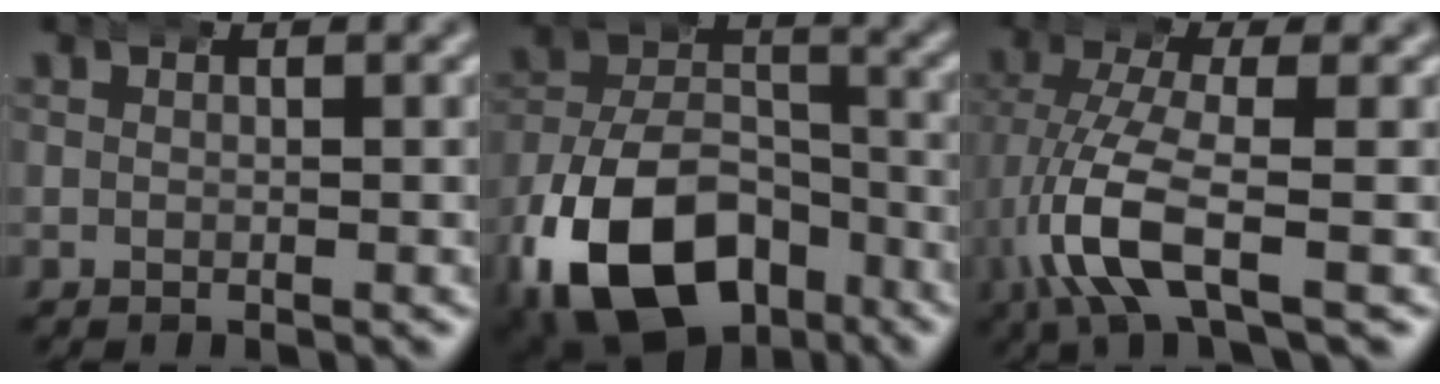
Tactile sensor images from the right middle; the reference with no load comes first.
{"total": 13.6, "force": [-6.5, 8.9, 8.0], "torque": [-0.157, -0.053, -0.087]}
{"total": 6.2, "force": [-1.0, 2.2, 5.7], "torque": [-0.143, -0.022, -0.005]}